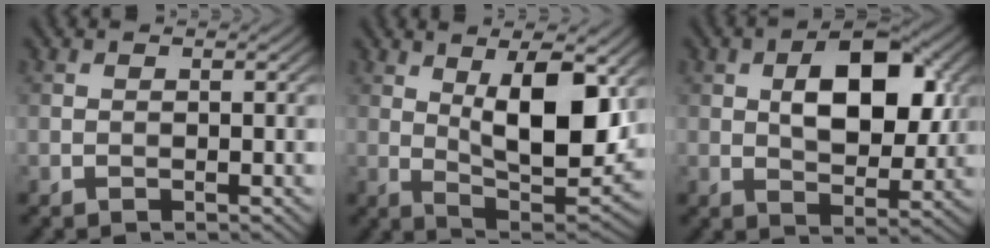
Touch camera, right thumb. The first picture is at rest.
{"total": 13.2, "force": [3.6, 5.3, 11.5], "torque": [-0.187, -0.008, 0.059]}
{"total": 9.8, "force": [2.1, 5.4, 7.9], "torque": [-0.122, 0.007, 0.032]}